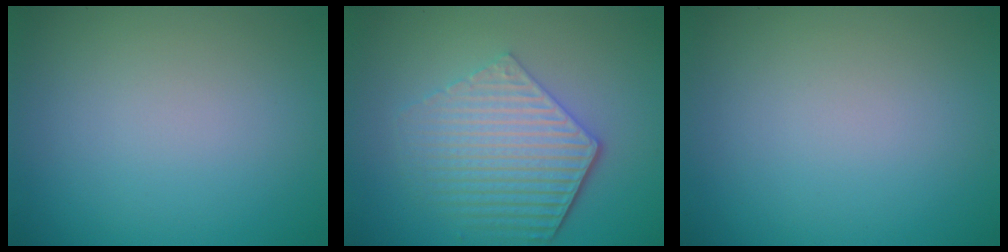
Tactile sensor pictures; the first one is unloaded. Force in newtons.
{"total": 5.8, "press": 4.3, "slide": 3.9}
{"total": 0.0}